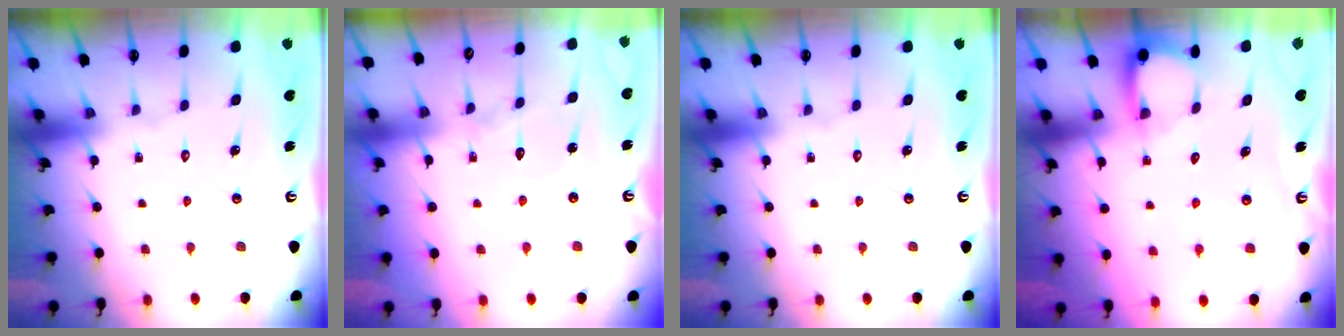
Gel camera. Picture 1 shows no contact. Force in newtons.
{"total": 7.7, "press": 7.7, "slide": 0.4}
{"total": 0.0}
{"total": 3.6, "press": 3.6, "slide": 0.3}